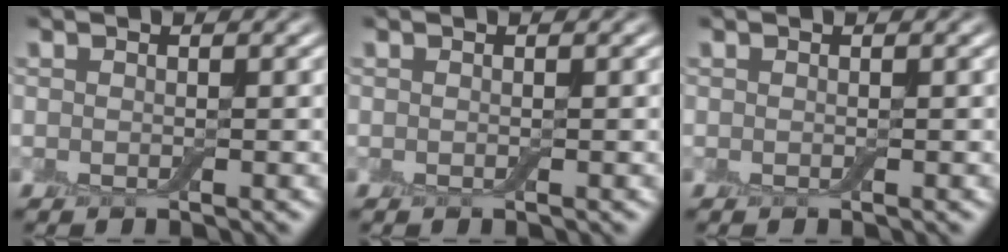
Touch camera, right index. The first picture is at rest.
{"total": 0.0}
{"total": 0.0}